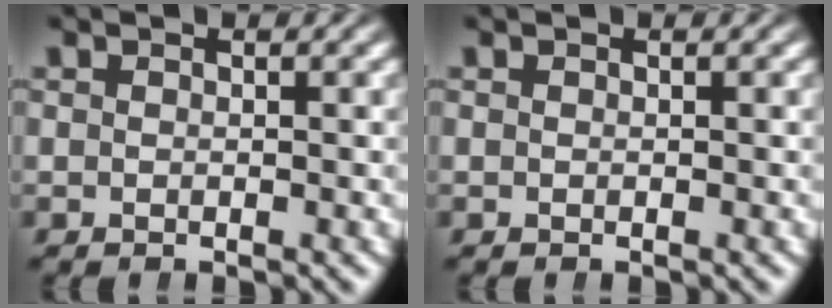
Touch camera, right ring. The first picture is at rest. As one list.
[{"total": 0.0}]